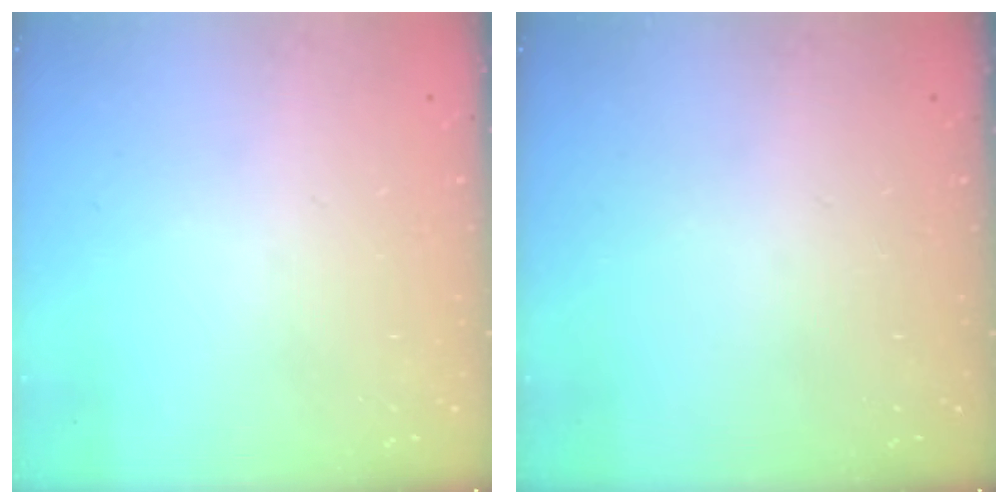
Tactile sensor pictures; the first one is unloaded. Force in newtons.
{"total": 0.0}